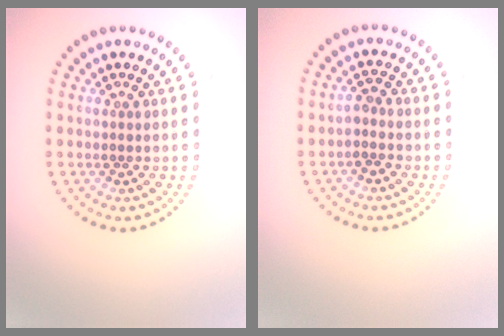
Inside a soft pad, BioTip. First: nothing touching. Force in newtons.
{"total": 1.5, "press": 1.3, "slide": 0.8}